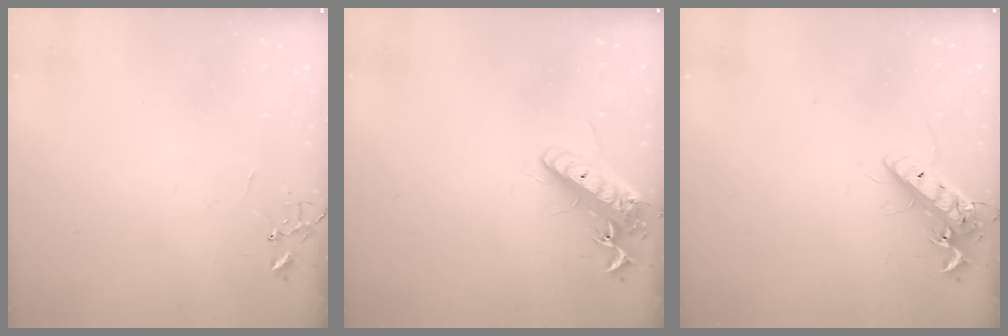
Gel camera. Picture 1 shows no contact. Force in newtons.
{"total": 14.5, "press": 14.2, "slide": 2.8}
{"total": 14.8, "press": 14.5, "slide": 2.8}